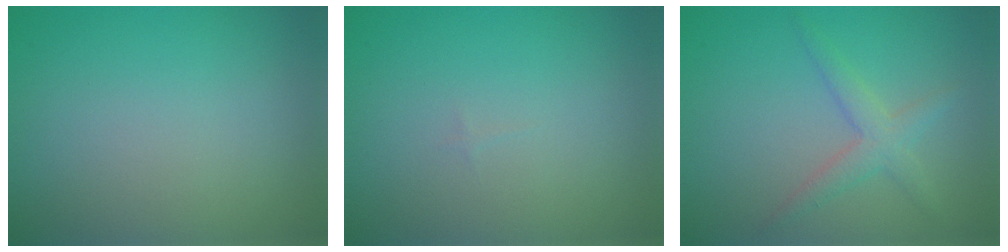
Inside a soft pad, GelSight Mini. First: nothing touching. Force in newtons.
{"total": 0.0}
{"total": 2.4, "press": 2.4, "slide": 0.1}